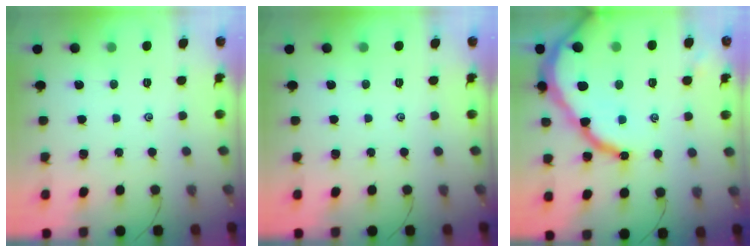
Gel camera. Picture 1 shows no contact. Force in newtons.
{"total": 0.0}
{"total": 19.6, "press": 19.6, "slide": 1.6}